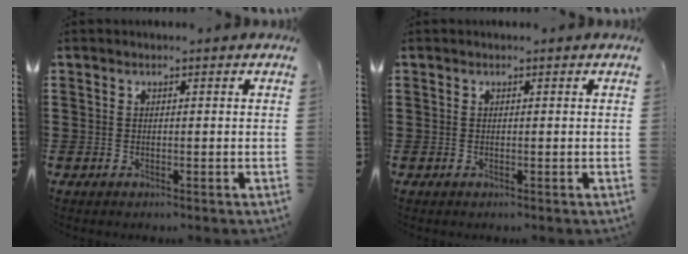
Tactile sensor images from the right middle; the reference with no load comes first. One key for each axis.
{"total": 0.0}